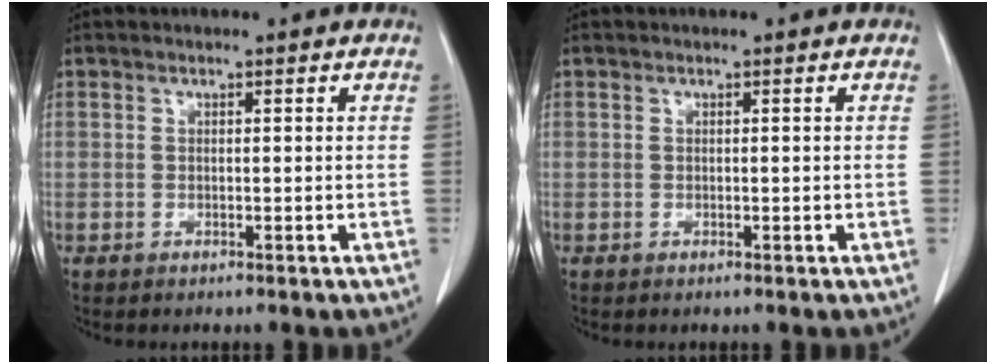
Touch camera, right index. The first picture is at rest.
{"total": 0.0}